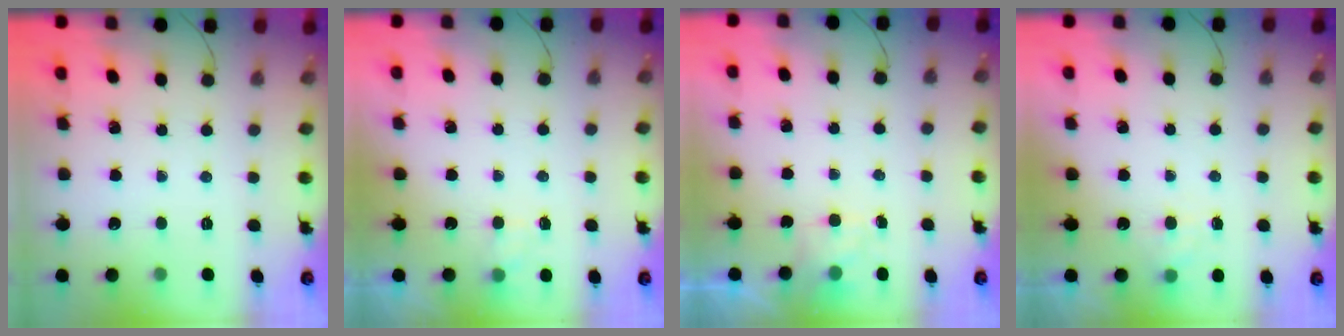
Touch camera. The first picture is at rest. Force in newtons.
{"total": 2.5, "press": 1.9, "slide": 1.6}
{"total": 2.2, "press": 1.8, "slide": 1.3}
{"total": 5.6, "press": 5.4, "slide": 1.4}